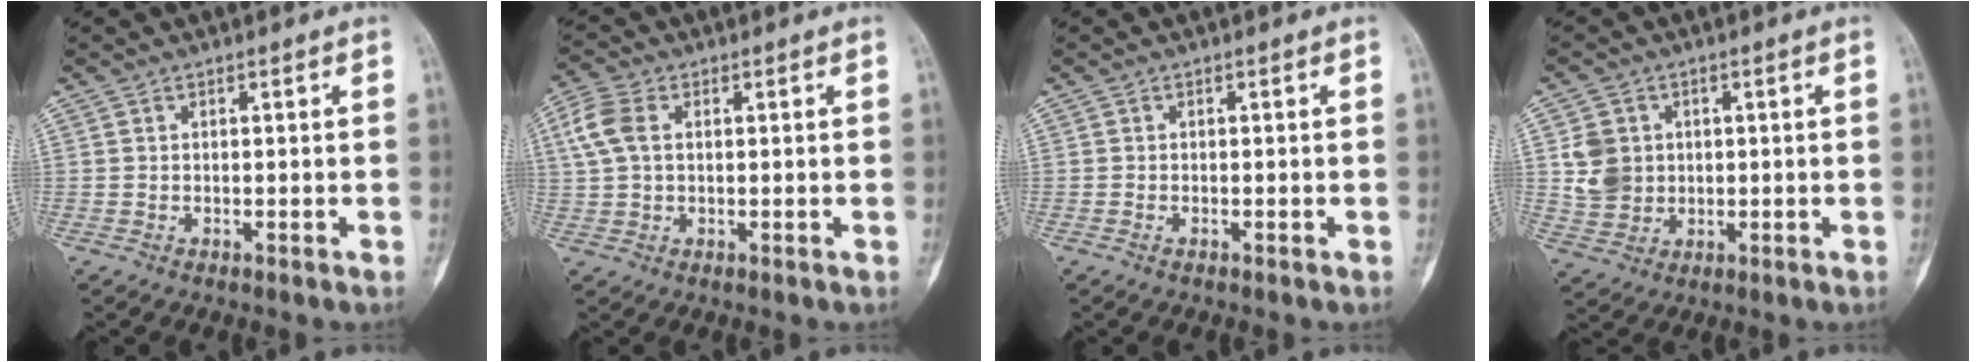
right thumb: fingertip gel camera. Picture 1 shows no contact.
{"total": 6.6, "force": [1.6, 4.2, 4.8], "torque": [-0.117, 0.013, 0.031]}
{"total": 0.0}
{"total": 6.8, "force": [1.1, 6.0, 2.9], "torque": [-0.034, -0.003, 0.028]}